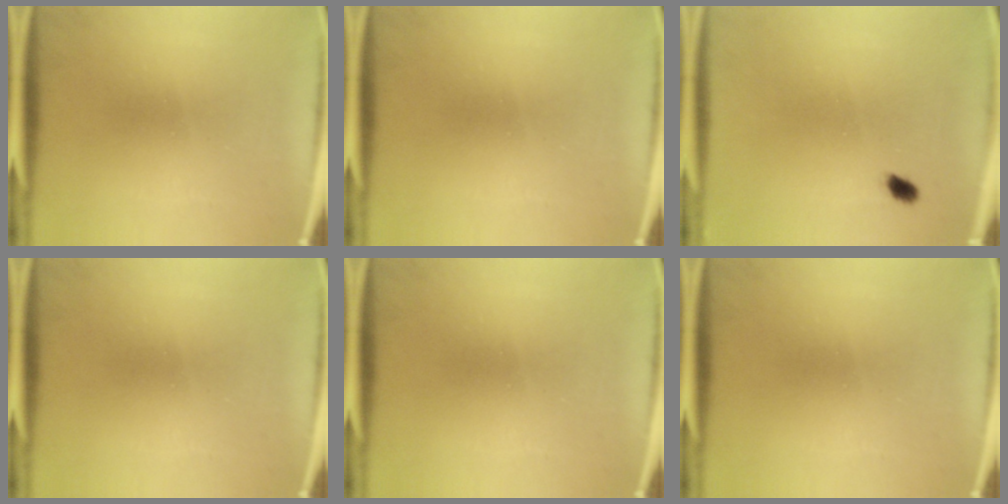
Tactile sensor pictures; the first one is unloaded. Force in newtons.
{"total": 0.0}
{"total": 1.4}
{"total": 0.0}
{"total": 0.0}
{"total": 0.0}